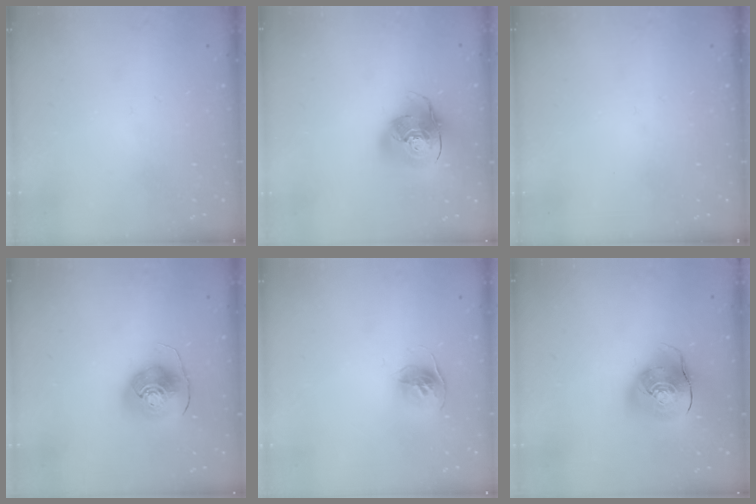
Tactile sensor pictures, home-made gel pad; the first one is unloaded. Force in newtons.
{"total": 15.6, "press": 15.4, "slide": 2.2}
{"total": 0.0}
{"total": 10.2, "press": 10.1, "slide": 1.5}
{"total": 11.1, "press": 11.1, "slide": 0.9}
{"total": 12.5, "press": 12.3, "slide": 2.1}